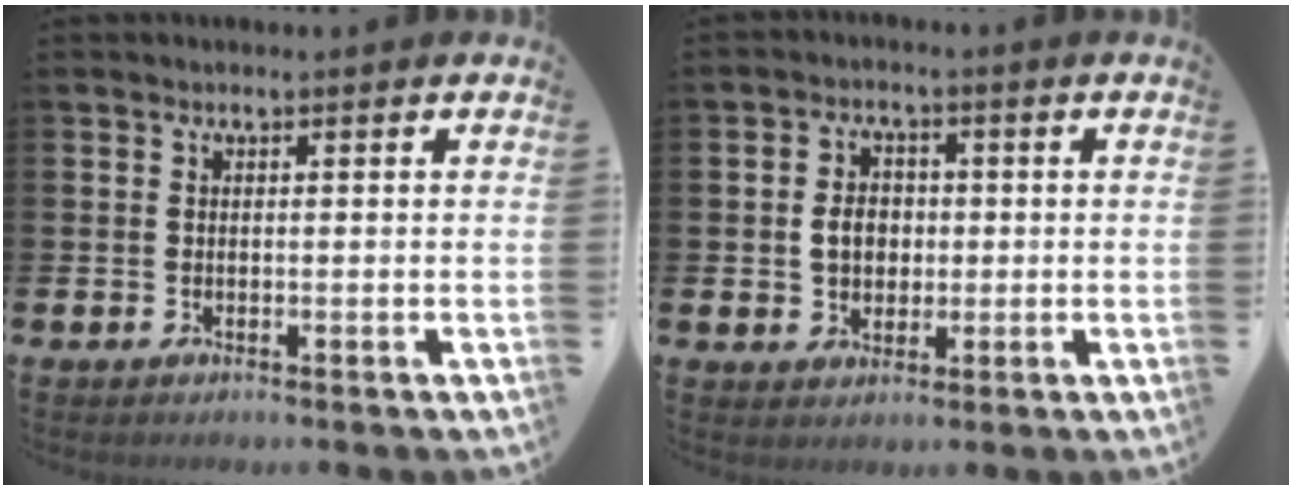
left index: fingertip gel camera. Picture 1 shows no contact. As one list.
[{"total": 4.1, "force": [0.0, 3.4, 2.3], "torque": [-0.030, 0.004, -0.009]}]